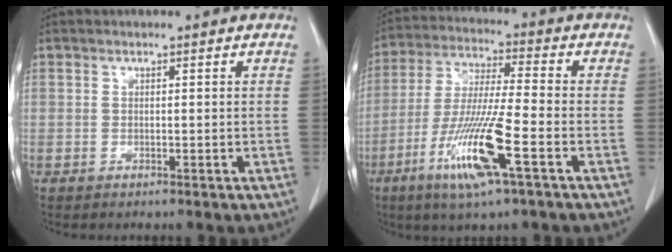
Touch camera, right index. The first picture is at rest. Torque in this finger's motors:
{"motor_torque": [1.16, -0.94, 0.35, 0.21]}